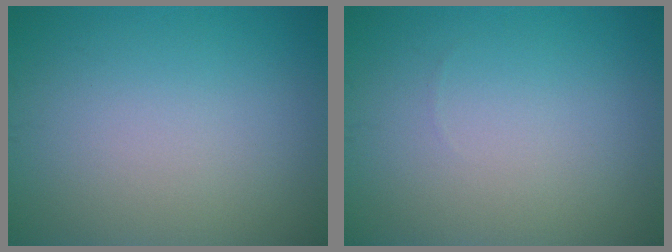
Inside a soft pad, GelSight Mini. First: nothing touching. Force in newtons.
{"total": 0.0}